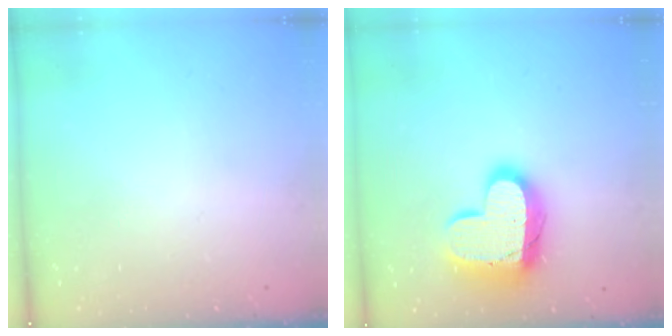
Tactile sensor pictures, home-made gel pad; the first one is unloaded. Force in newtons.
{"total": 16.3, "press": 16.2, "slide": 1.4}